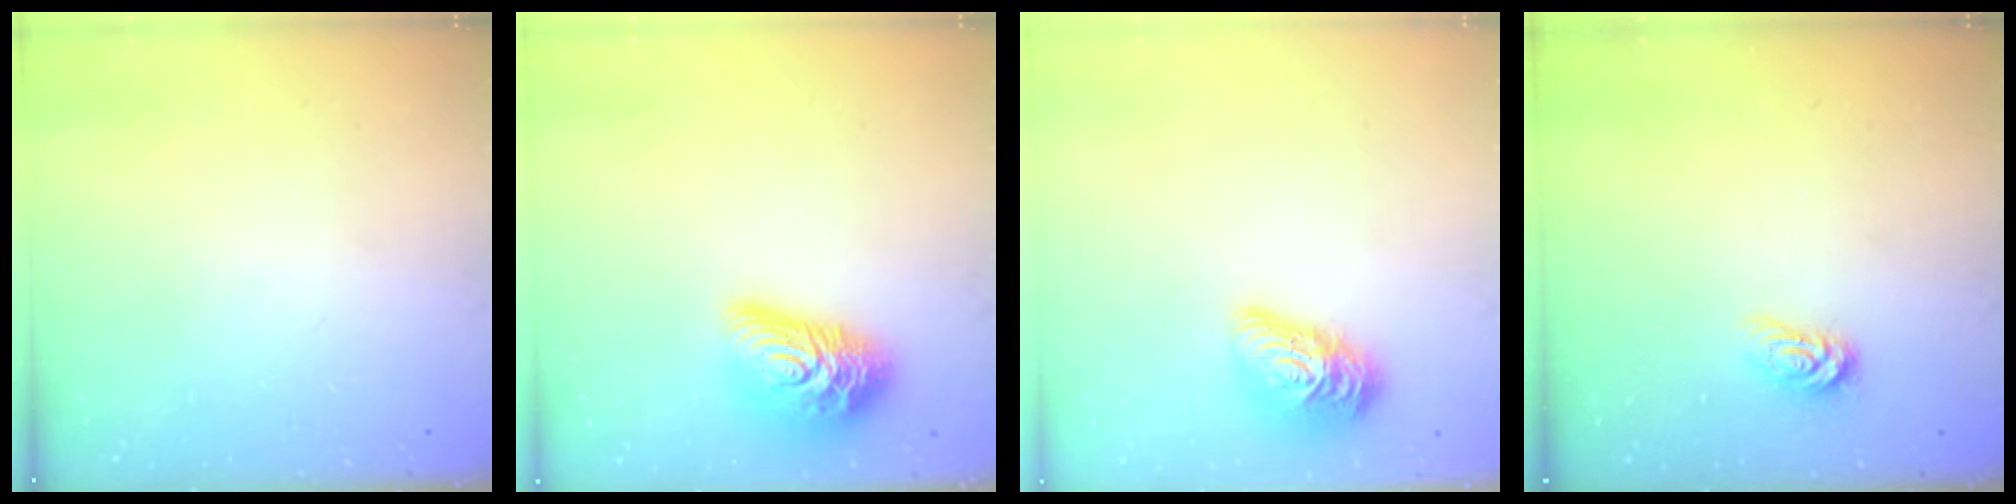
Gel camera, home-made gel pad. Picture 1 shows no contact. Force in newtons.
{"total": 15.6, "press": 15.6, "slide": 0.7}
{"total": 14.2, "press": 14.2, "slide": 0.8}
{"total": 3.5, "press": 3.5, "slide": 0.4}